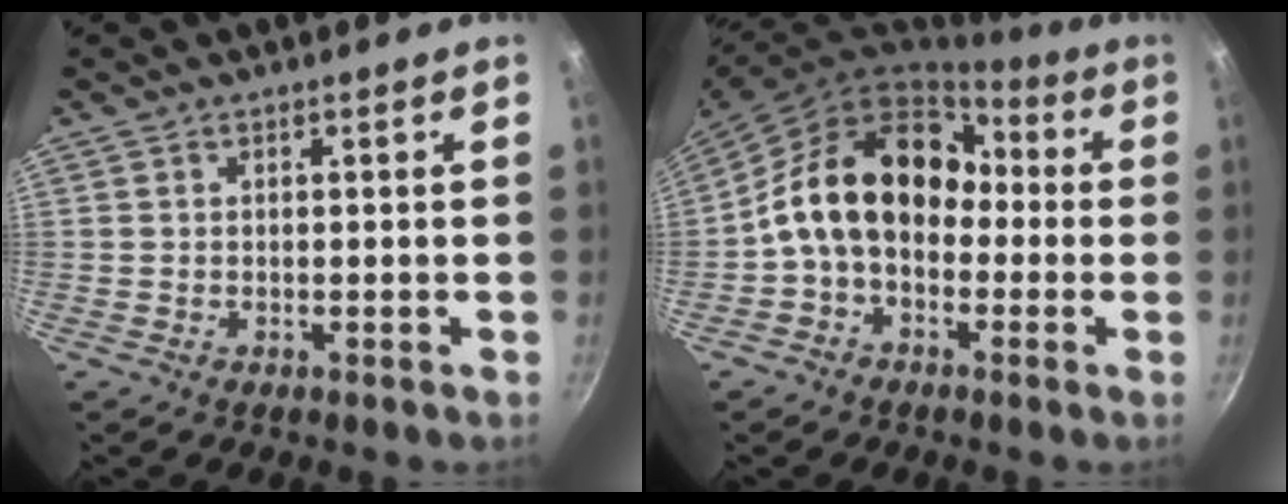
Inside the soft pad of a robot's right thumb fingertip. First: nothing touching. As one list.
[{"total": 16.2, "force": [-0.4, 11.9, 11.1], "torque": [-0.151, 0.055, -0.025]}]